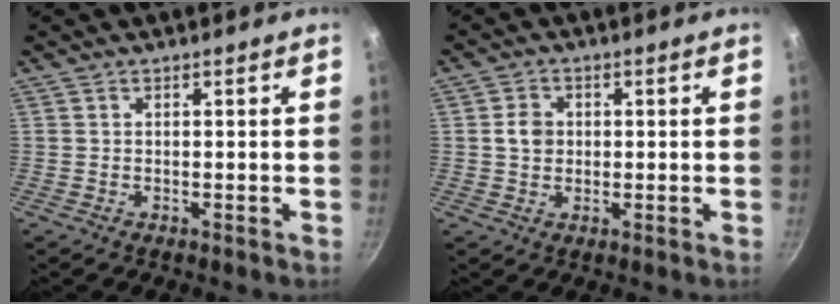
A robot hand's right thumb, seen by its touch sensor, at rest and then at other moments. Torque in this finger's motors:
{"motor_torque": [0.29, 1.23, 0.82, 0.09, -0.01]}